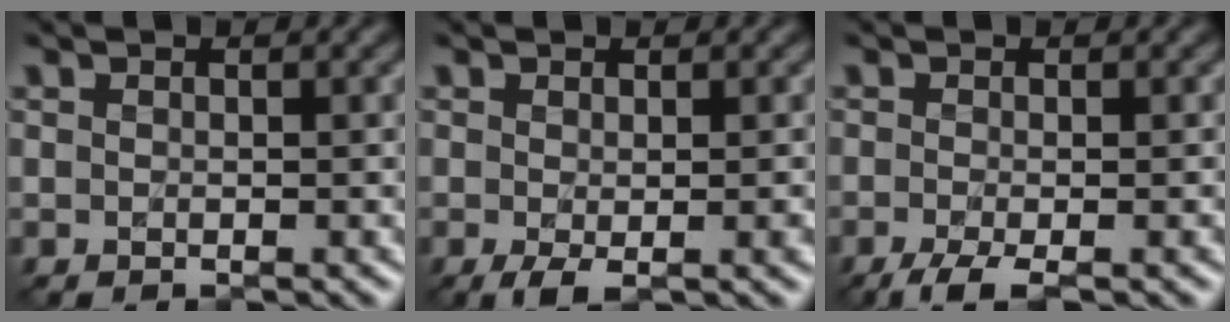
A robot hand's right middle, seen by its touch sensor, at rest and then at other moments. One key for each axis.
{"total": 2.4, "fx": -0.7, "fy": 0.6, "fz": 2.3, "tx": -0.040, "ty": -0.008, "tz": -0.010}
{"total": 3.0, "fx": -1.9, "fy": 0.7, "fz": 2.2, "tx": -0.036, "ty": -0.006, "tz": -0.043}